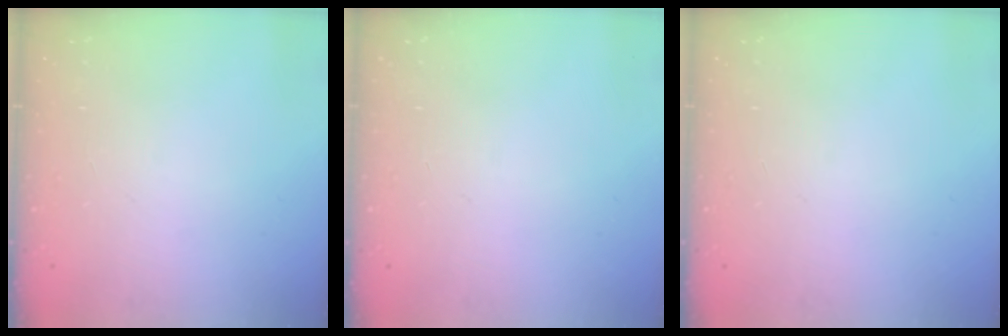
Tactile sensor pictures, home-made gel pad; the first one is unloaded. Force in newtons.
{"total": 0.0}
{"total": 0.0}